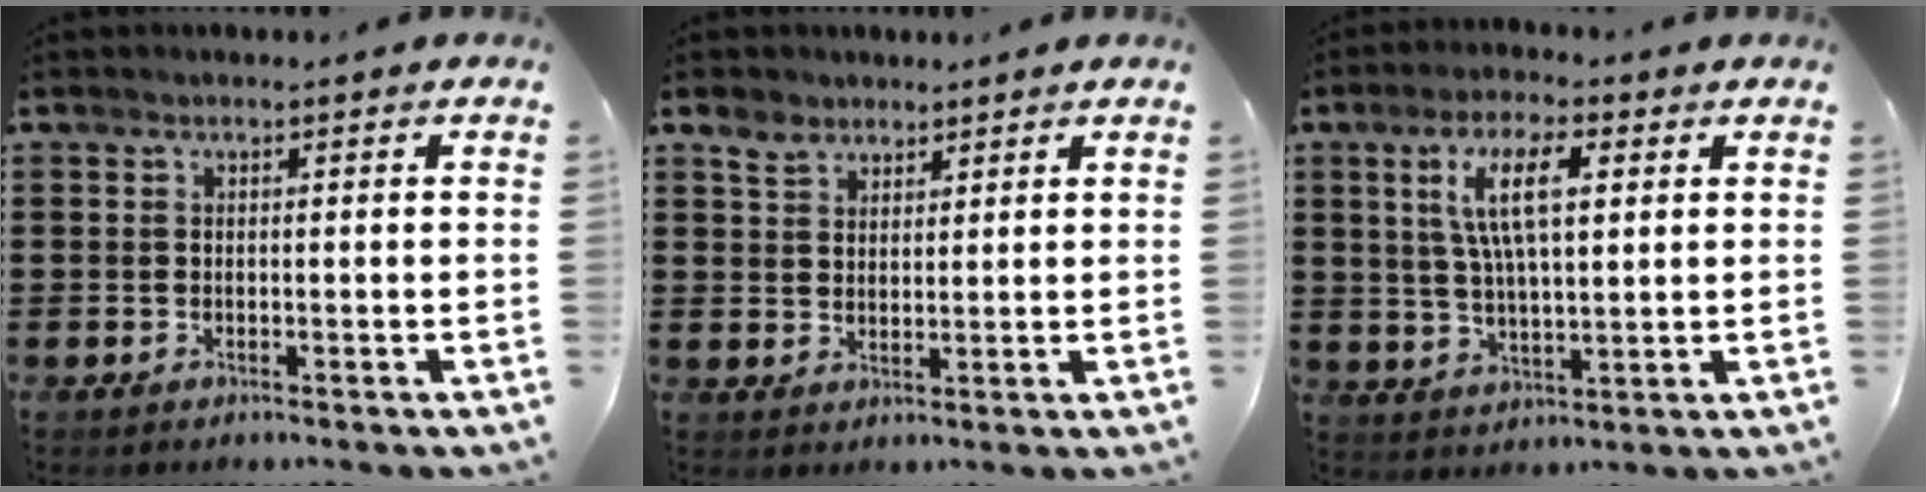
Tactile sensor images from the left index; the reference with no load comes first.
{"total": 3.4, "force": [2.6, 2.1, 0.3], "torque": [-0.018, 0.008, 0.051]}
{"total": 9.4, "force": [3.3, 3.3, 8.1], "torque": [-0.159, 0.011, 0.053]}